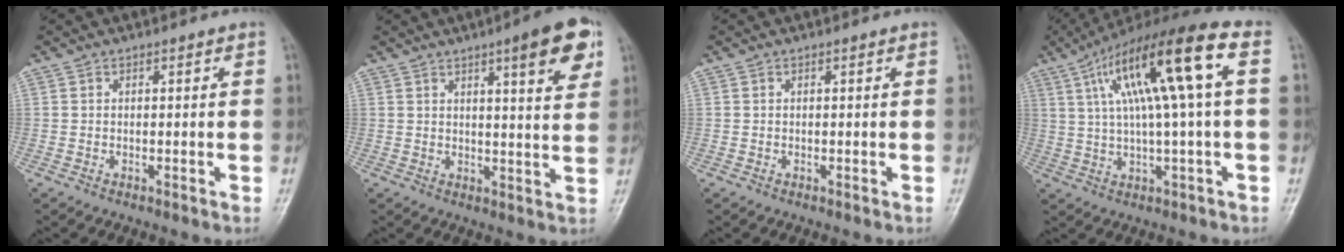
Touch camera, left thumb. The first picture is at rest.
{"total": 10.0, "force": [5.1, 2.0, 8.4], "torque": [-0.097, -0.020, 0.064]}
{"total": 0.0}
{"total": 18.2, "force": [4.4, 2.8, 17.4], "torque": [-0.312, 0.033, 0.071]}